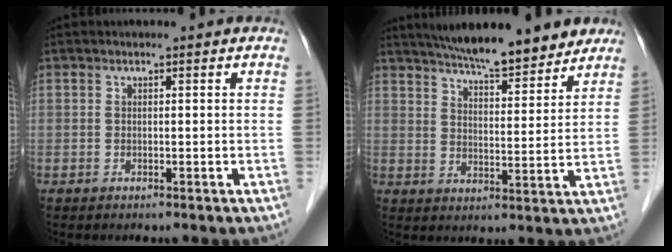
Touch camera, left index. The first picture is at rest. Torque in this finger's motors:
{"motor_torque": [0.05, -0.27, 0.13, 0.05]}